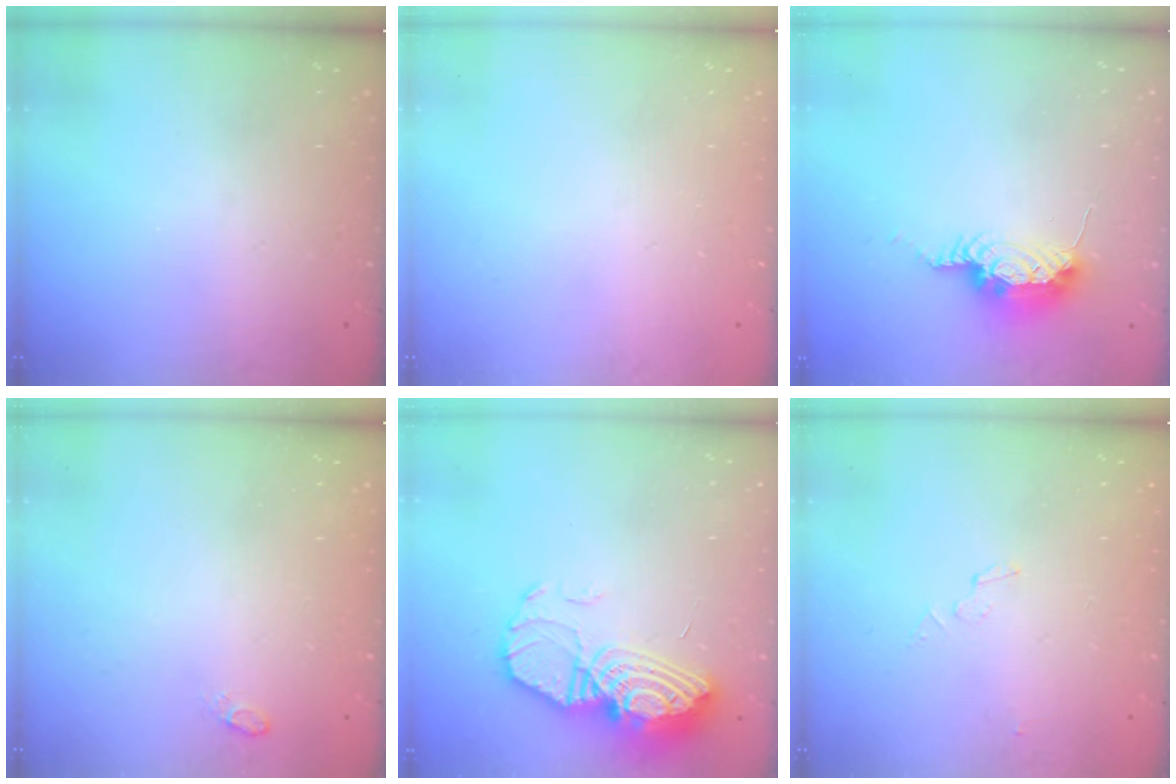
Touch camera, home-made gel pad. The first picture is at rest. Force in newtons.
{"total": 0.0}
{"total": 12.1, "press": 9.4, "slide": 7.5}
{"total": 4.0, "press": 3.7, "slide": 1.5}
{"total": 16.1, "press": 16.0, "slide": 1.8}
{"total": 2.9, "press": 2.9, "slide": 0.2}